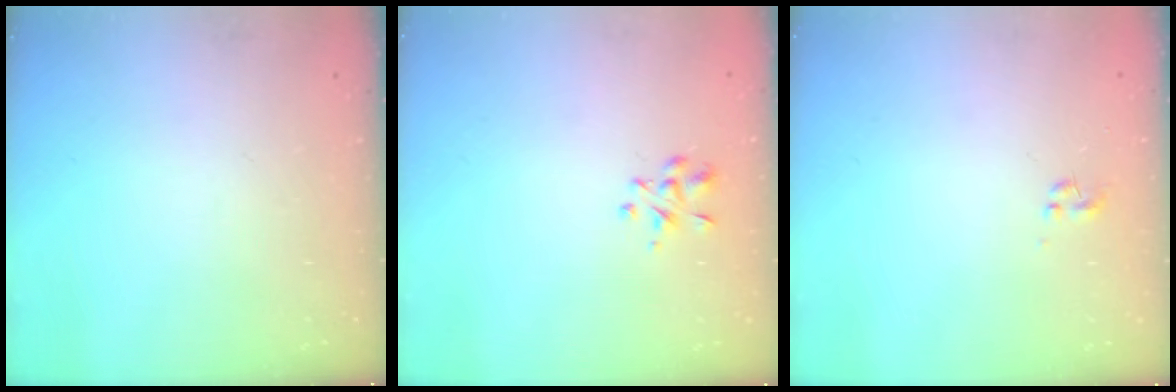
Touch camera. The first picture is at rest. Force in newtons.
{"total": 2.8, "press": 2.6, "slide": 1.1}
{"total": 0.0}